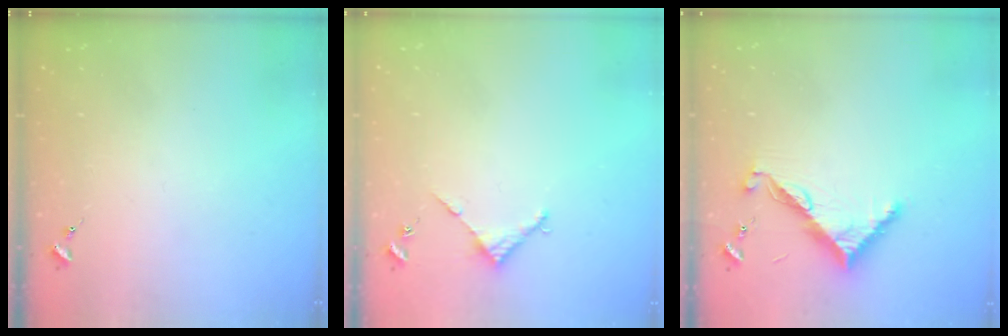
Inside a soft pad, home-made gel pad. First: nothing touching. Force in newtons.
{"total": 2.9, "press": 2.8, "slide": 0.2}
{"total": 8.5, "press": 8.5, "slide": 0.6}